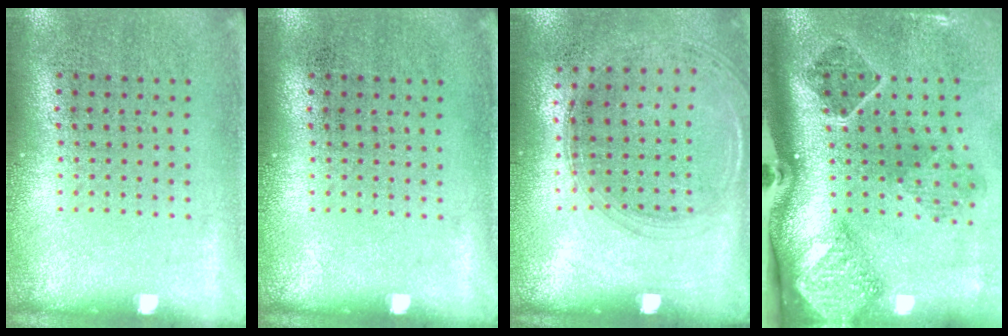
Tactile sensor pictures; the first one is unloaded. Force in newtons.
{"total": 0.0}
{"total": 1.3, "press": 1.2, "slide": 0.5}
{"total": 3.0, "press": 2.0, "slide": 2.3}